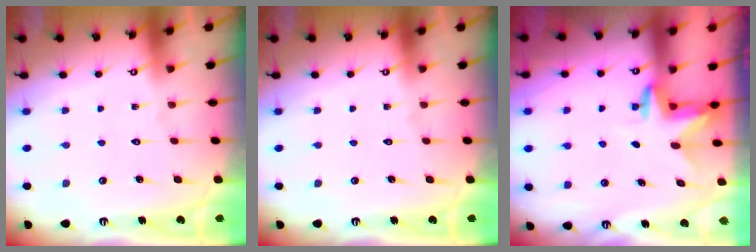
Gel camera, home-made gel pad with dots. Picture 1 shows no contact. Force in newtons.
{"total": 0.0}
{"total": 3.3, "press": 3.3, "slide": 0.3}